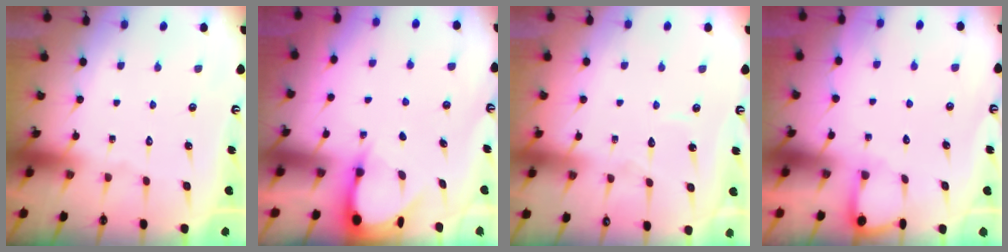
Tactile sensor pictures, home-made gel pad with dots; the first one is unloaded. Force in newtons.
{"total": 3.5, "press": 3.5, "slide": 0.4}
{"total": 3.0, "press": 3.0, "slide": 0.3}
{"total": 2.7, "press": 2.7, "slide": 0.2}